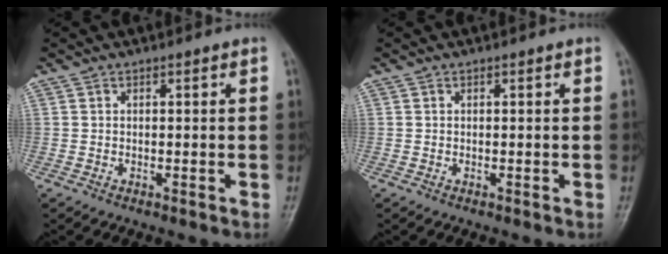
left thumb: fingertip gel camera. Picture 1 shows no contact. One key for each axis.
{"total": 0.0}